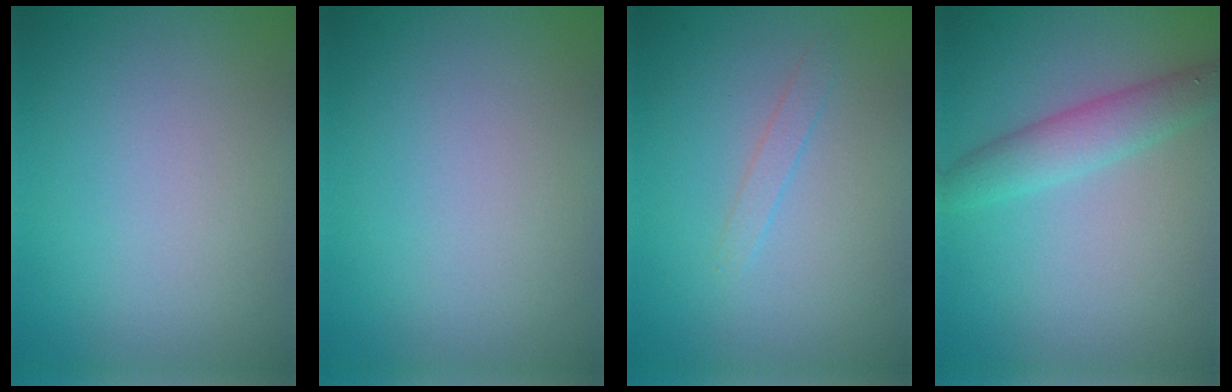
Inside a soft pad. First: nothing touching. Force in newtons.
{"total": 0.0}
{"total": 0.9, "press": 0.9, "slide": 0.2}
{"total": 3.2, "press": 3.2, "slide": 0.0}